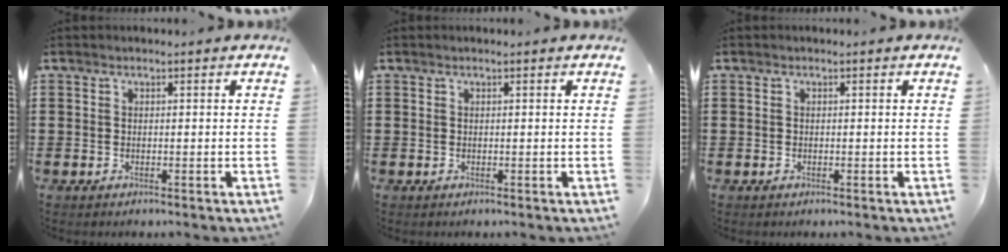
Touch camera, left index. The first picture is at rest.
{"total": 0.0}
{"total": 0.0}